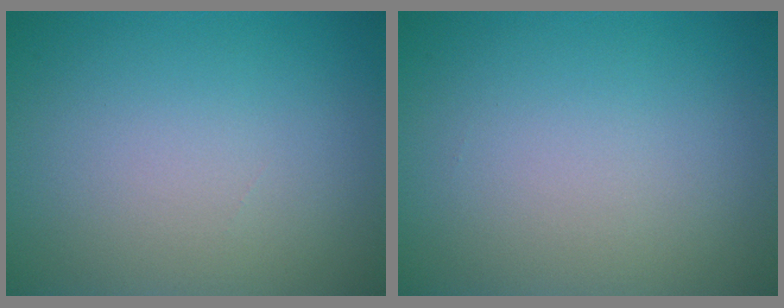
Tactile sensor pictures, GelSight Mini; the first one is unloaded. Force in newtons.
{"total": 0.0}